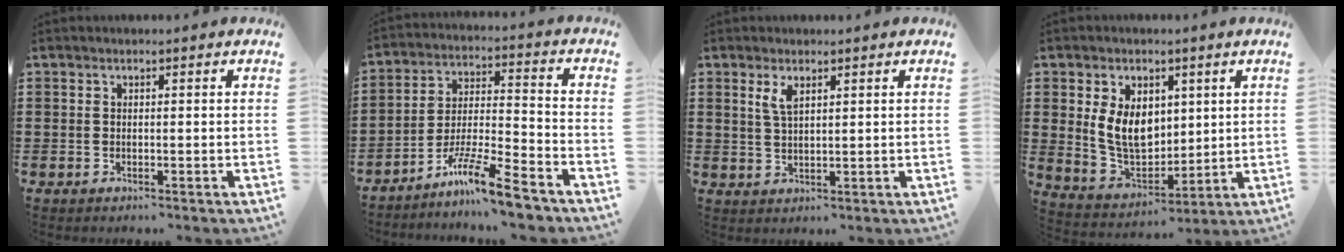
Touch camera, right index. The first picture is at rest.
{"total": 9.9, "force": [-8.2, 0.2, 5.6], "torque": [-0.103, 0.010, -0.160]}
{"total": 2.9, "force": [1.5, 0.9, 2.2], "torque": [-0.048, 0.004, 0.026]}
{"total": 8.5, "force": [1.9, 6.1, 5.6], "torque": [-0.136, 0.006, 0.034]}